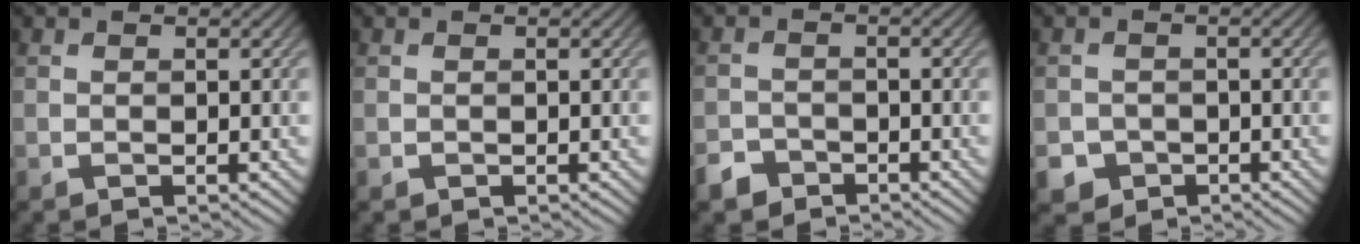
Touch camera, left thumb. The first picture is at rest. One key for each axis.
{"total": 0.0}
{"total": 2.7, "fx": -2.1, "fy": 1.6, "fz": 0.6, "tx": -0.011, "ty": -0.002, "tz": -0.046}
{"total": 3.4, "fx": -1.9, "fy": 2.7, "fz": 0.6, "tx": -0.010, "ty": -0.005, "tz": -0.035}